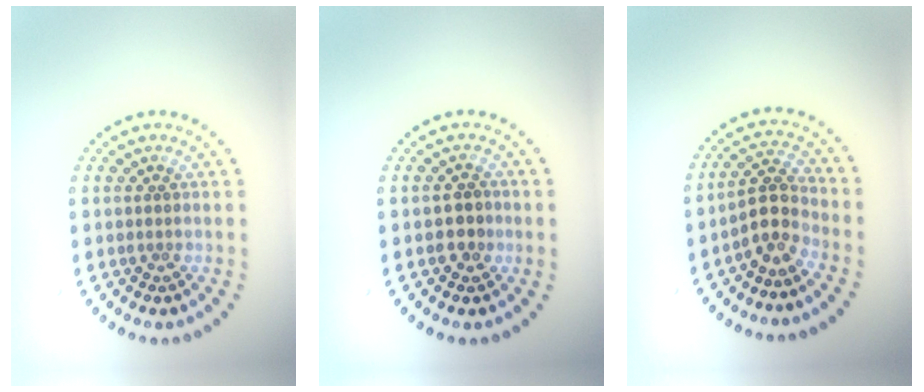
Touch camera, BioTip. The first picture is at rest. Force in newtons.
{"total": 1.8, "press": 1.7, "slide": 0.3}
{"total": 2.7, "press": 2.1, "slide": 1.6}